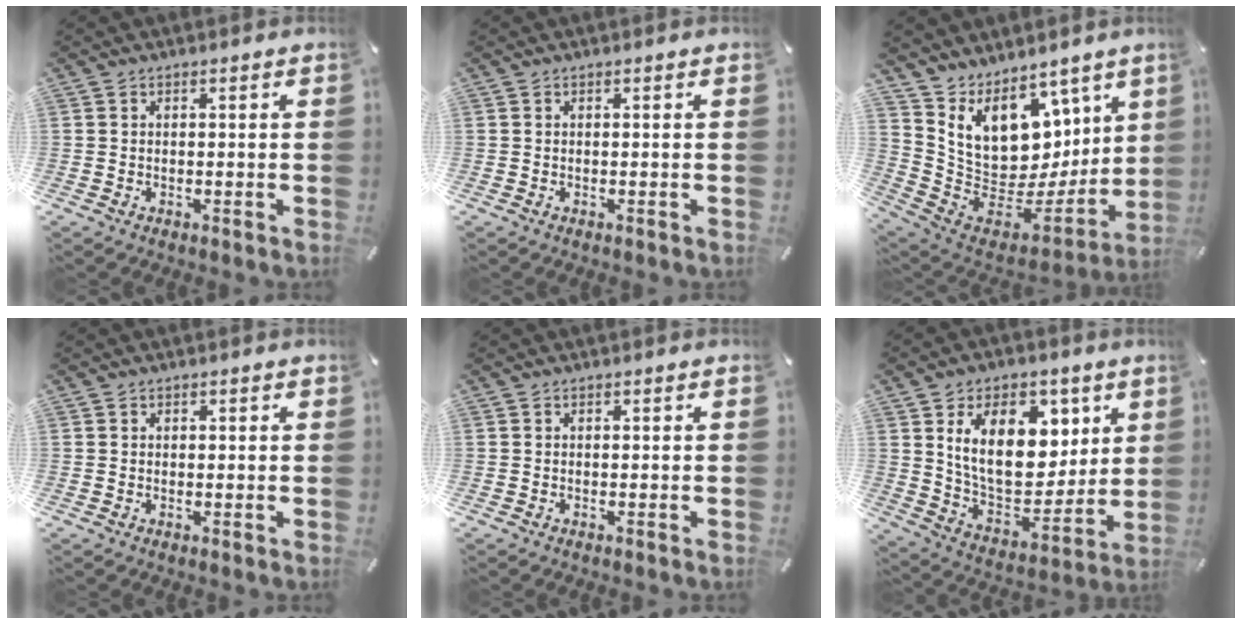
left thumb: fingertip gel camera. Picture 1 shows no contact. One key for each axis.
{"total": 0.0}
{"total": 12.3, "fx": 6.4, "fy": 9.5, "fz": 4.5, "tx": -0.096, "ty": -0.088, "tz": 0.131}
{"total": 0.5, "fx": 0.3, "fy": 0.5, "fz": 0.1, "tx": -0.001, "ty": 0.002, "tz": 0.005}
{"total": 0.0}
{"total": 19.2, "fx": 7.5, "fy": 12.3, "fz": 12.7, "tx": -0.208, "ty": -0.026, "tz": 0.133}